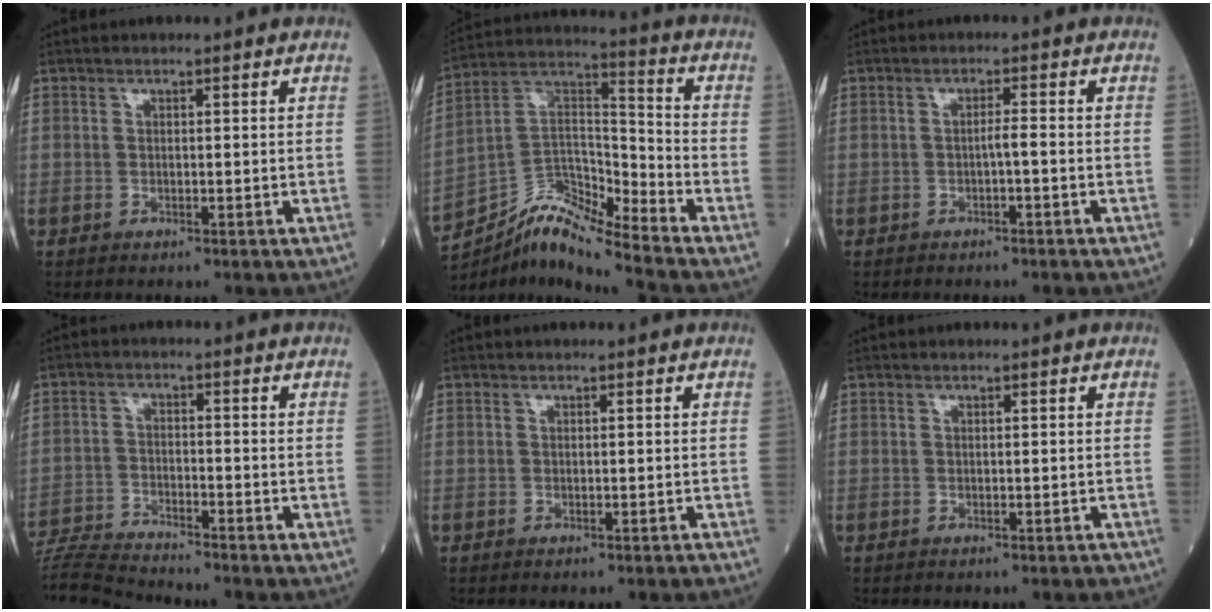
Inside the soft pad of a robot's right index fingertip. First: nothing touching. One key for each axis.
{"total": 10.8, "fx": -9.7, "fy": 1.0, "fz": 4.6, "tx": -0.093, "ty": 0.040, "tz": -0.178}
{"total": 1.4, "fx": -0.6, "fy": 0.0, "fz": 1.2, "tx": -0.022, "ty": 0.001, "tz": -0.009}
{"total": 7.8, "fx": -7.7, "fy": -1.1, "fz": 0.3, "tx": -0.009, "ty": -0.010, "tz": -0.147}
{"total": 0.0}
{"total": 0.6, "fx": -0.5, "fy": 0.2, "fz": 0.2, "tx": -0.004, "ty": -0.001, "tz": -0.007}